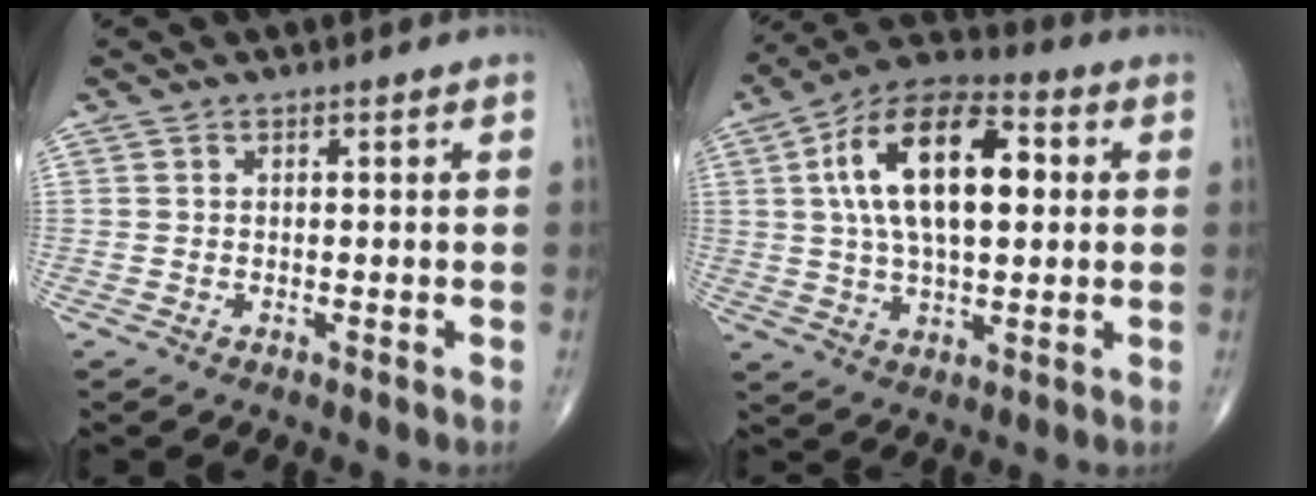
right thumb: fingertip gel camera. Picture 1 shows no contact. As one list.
[{"total": 19.1, "force": [3.6, 9.6, 16.1], "torque": [-0.265, 0.022, 0.054]}]